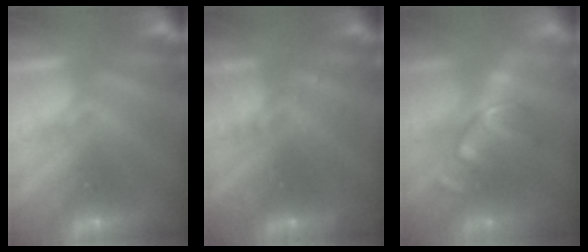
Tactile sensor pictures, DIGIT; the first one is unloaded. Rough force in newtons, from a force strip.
{"total": 2.8}
{"total": 2.9}